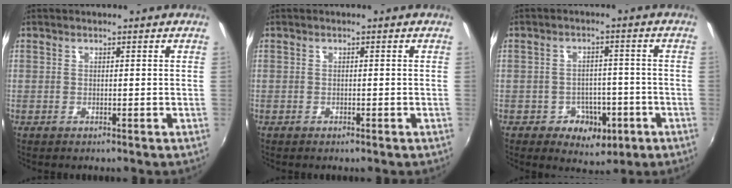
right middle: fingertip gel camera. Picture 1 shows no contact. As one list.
[{"total": 0.7, "force": [-0.5, 0.2, 0.4], "torque": [-0.007, -0.001, -0.009]}, {"total": 7.4, "force": [-3.3, 5.8, 3.3], "torque": [-0.065, 0.011, -0.029]}]